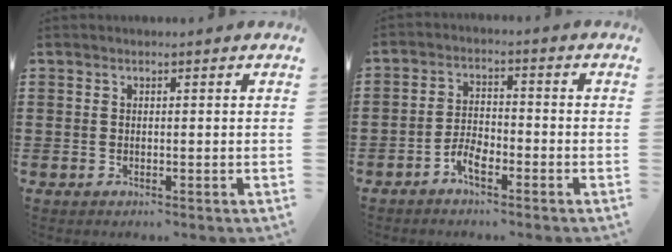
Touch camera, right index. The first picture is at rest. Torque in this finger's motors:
{"motor_torque": [0.34, 0.09, 0.11, 0.08]}